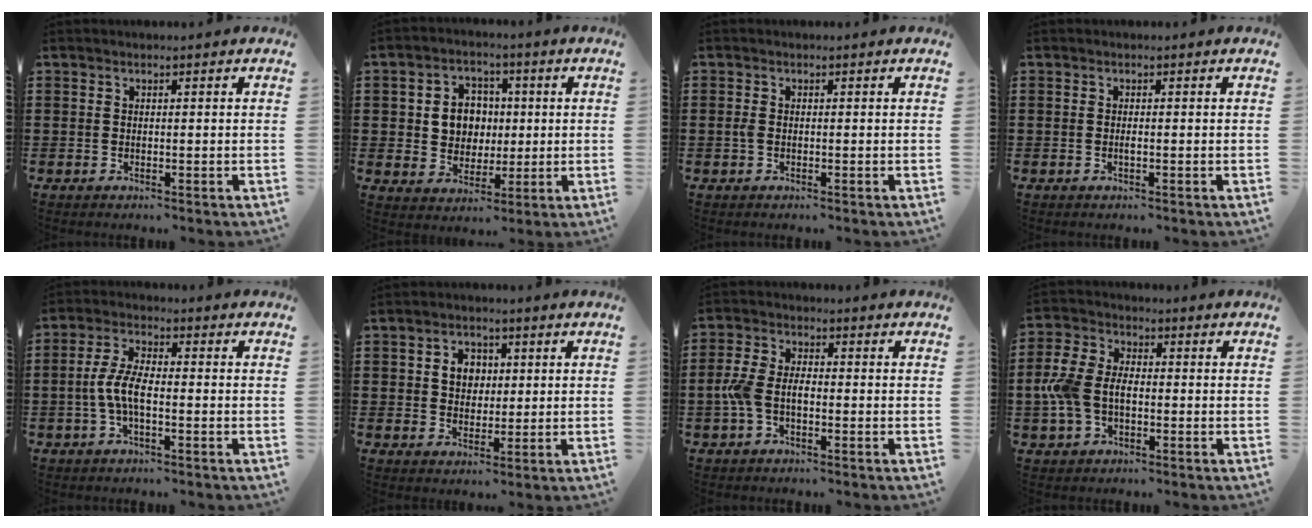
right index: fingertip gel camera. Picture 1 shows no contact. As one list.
[{"total": 6.1, "force": [0.5, 5.6, 2.5], "torque": [-0.054, 0.013, 0.004]}, {"total": 1.2, "force": [-0.2, 0.7, 0.9], "torque": [-0.026, 0.000, -0.008]}, {"total": 0.7, "force": [-0.2, 0.1, 0.7], "torque": [-0.013, -0.004, -0.003]}, {"total": 5.3, "force": [-1.4, 1.7, 4.8], "torque": [-0.119, -0.005, -0.036]}, {"total": 4.1, "force": [0.8, 3.4, 2.2], "torque": [-0.056, 0.015, 0.009]}, {"total": 4.9, "force": [-1.2, 2.7, 3.9], "torque": [-0.106, -0.004, -0.032]}, {"total": 6.8, "force": [-1.3, 4.4, 5.0], "torque": [-0.141, -0.004, -0.035]}]